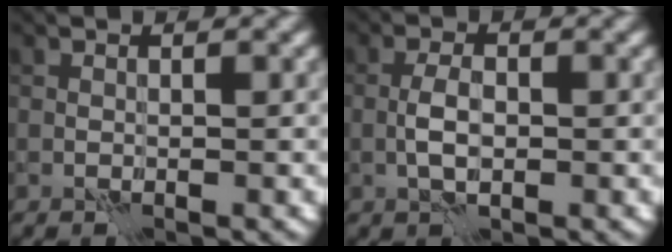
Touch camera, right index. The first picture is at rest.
{"total": 2.5, "force": [-0.8, 1.2, 2.0], "torque": [-0.036, 0.002, -0.015]}